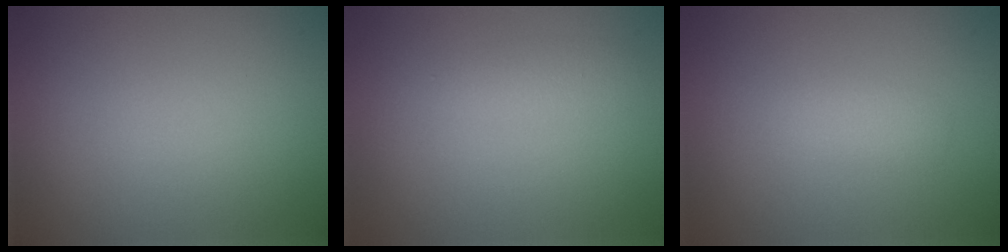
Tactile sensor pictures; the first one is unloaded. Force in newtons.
{"total": 1.4, "press": 1.4, "slide": 0.1}
{"total": 1.2, "press": 1.2, "slide": 0.1}